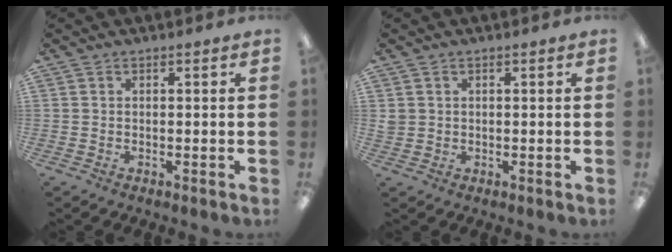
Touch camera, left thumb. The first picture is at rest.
{"total": 1.6, "force": [0.6, 1.4, 0.2], "torque": [-0.007, 0.003, 0.010]}